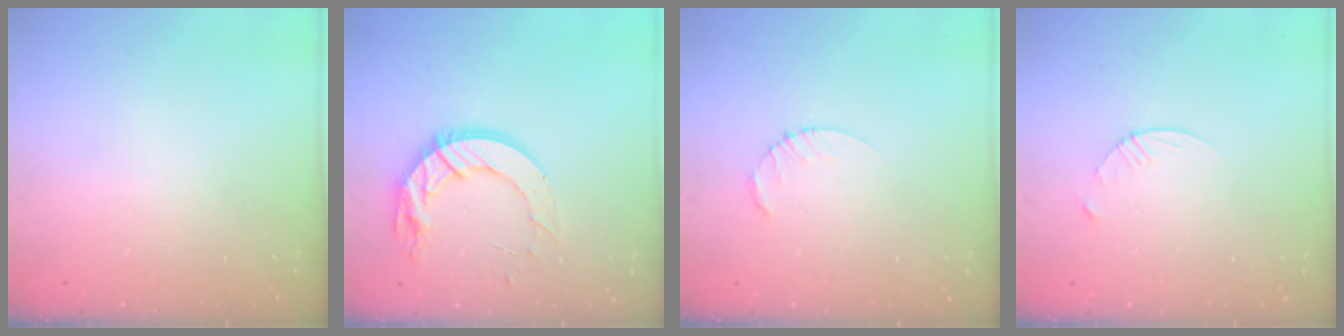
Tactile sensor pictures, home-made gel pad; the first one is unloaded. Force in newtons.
{"total": 13.8, "press": 13.8, "slide": 1.0}
{"total": 2.5, "press": 2.5, "slide": 0.3}
{"total": 3.8, "press": 3.8, "slide": 0.5}